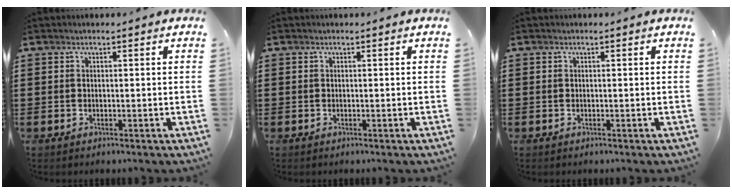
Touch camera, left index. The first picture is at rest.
{"total": 0.0}
{"total": 0.0}